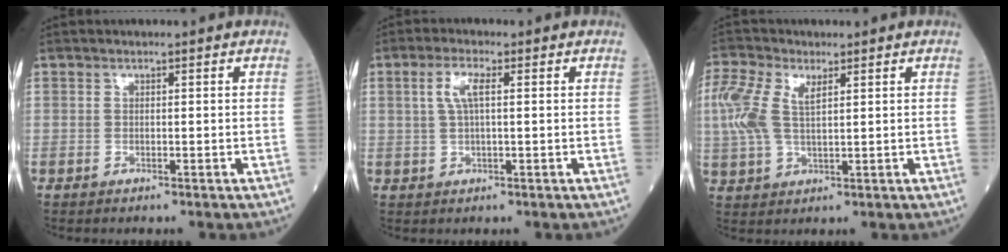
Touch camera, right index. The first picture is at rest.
{"total": 3.5, "force": [0.9, 0.7, 3.3], "torque": [-0.072, 0.009, 0.020]}
{"total": 8.6, "force": [2.7, 3.8, 7.2], "torque": [-0.189, 0.021, 0.058]}